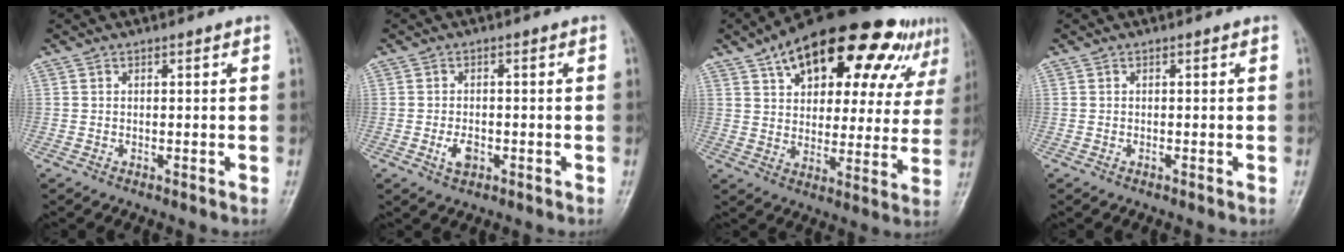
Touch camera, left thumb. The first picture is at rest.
{"total": 3.0, "force": [-1.1, 1.9, 2.1], "torque": [-0.036, 0.001, -0.019]}
{"total": 26.6, "force": [15.0, 12.3, 18.2], "torque": [-0.233, 0.007, 0.218]}
{"total": 0.0}